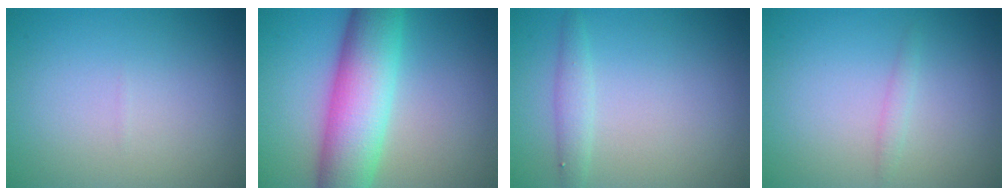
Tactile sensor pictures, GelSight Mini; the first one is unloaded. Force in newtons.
{"total": 9.4, "press": 9.4, "slide": 0.3}
{"total": 1.5, "press": 1.5, "slide": 0.1}
{"total": 0.8, "press": 0.8, "slide": 0.1}